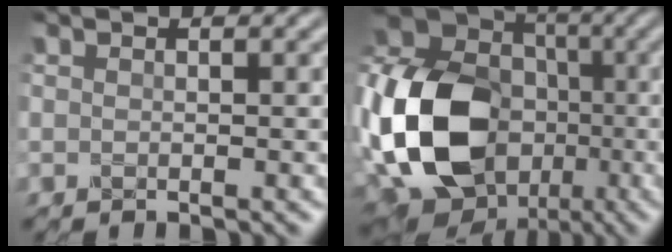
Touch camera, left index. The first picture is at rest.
{"total": 17.3, "force": [-3.6, 13.3, 10.6], "torque": [-0.245, -0.004, -0.064]}